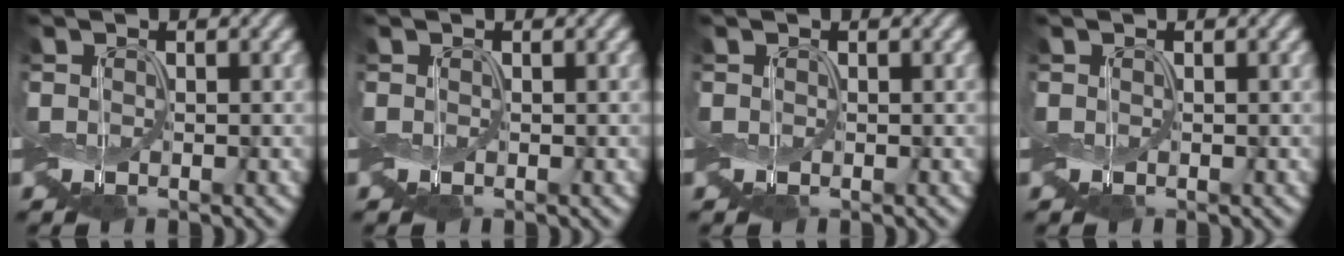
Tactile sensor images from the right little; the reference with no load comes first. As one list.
[{"total": 0.0}, {"total": 0.0}, {"total": 0.0}]